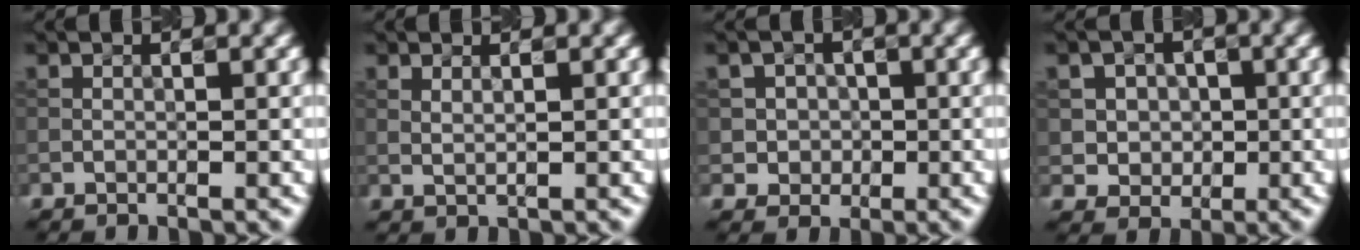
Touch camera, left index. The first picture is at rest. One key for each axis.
{"total": 0.8, "fx": 0.5, "fy": 0.1, "fz": 0.6, "tx": -0.012, "ty": 0.000, "tz": 0.008}
{"total": 2.6, "fx": 0.2, "fy": 2.5, "fz": 0.4, "tx": 0.011, "ty": 0.005, "tz": 0.001}
{"total": 3.8, "fx": 0.9, "fy": 3.4, "fz": 1.3, "tx": -0.012, "ty": 0.007, "tz": 0.012}